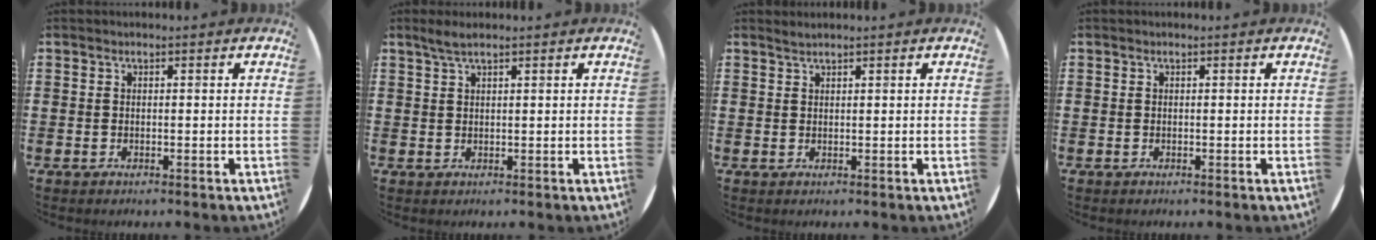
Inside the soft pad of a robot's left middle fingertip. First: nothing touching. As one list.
[{"total": 1.9, "force": [1.4, 0.1, 1.2], "torque": [-0.025, 0.004, 0.025]}, {"total": 0.8, "force": [0.8, -0.1, 0.1], "torque": [-0.003, -0.001, 0.015]}, {"total": 0.0}]